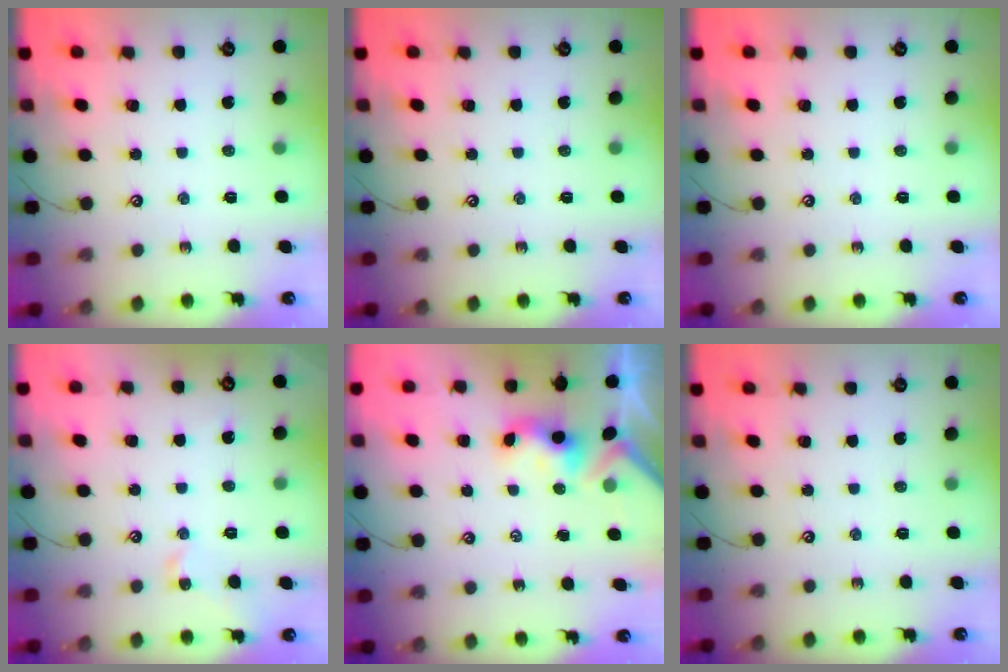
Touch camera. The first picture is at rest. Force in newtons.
{"total": 0.0}
{"total": 0.0}
{"total": 1.6, "press": 1.5, "slide": 0.4}
{"total": 3.4, "press": 3.4, "slide": 0.3}
{"total": 0.0}